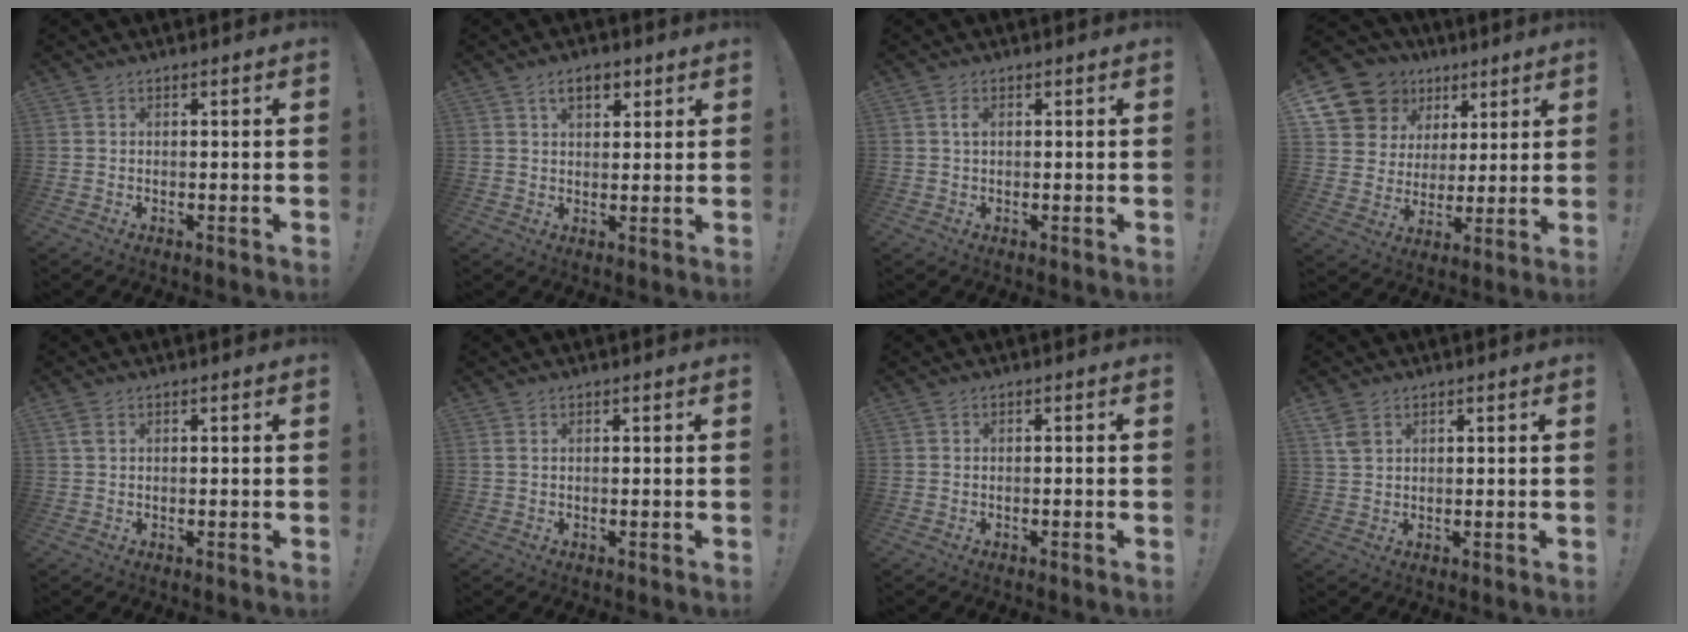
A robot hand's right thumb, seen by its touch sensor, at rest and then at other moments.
{"total": 5.6, "force": [2.8, 3.1, 3.7], "torque": [-0.053, -0.001, 0.049]}
{"total": 1.8, "force": [0.4, 1.0, 1.4], "torque": [-0.030, 0.005, 0.007]}
{"total": 14.1, "force": [7.6, 11.1, 4.1], "torque": [-0.070, -0.043, 0.163]}
{"total": 1.8, "force": [1.0, 0.9, 1.3], "torque": [-0.034, 0.005, 0.019]}
{"total": 0.8, "force": [0.4, -0.1, 0.7], "torque": [-0.014, 0.001, 0.007]}
{"total": 0.8, "force": [-0.7, -0.3, 0.4], "torque": [-0.005, -0.001, -0.012]}
{"total": 3.7, "force": [2.2, 2.3, 2.0], "torque": [-0.033, -0.007, 0.041]}